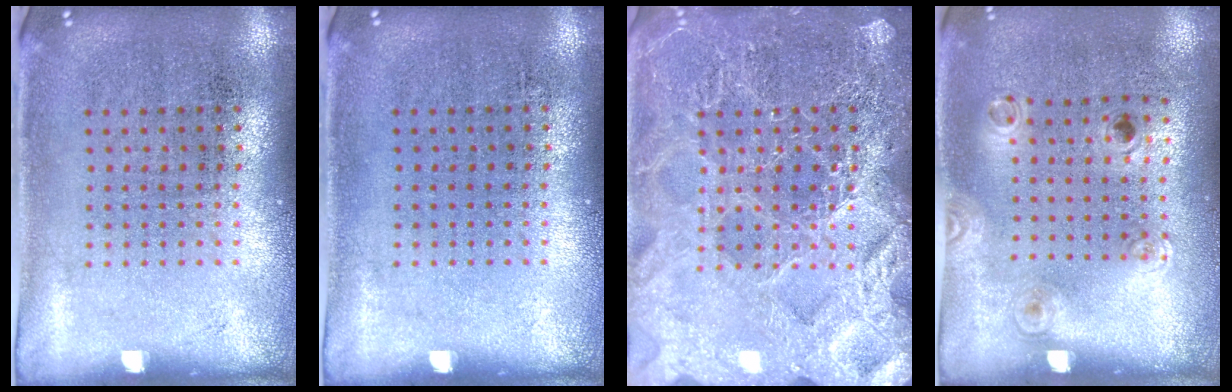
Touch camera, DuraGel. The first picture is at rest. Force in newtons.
{"total": 0.0}
{"total": 6.4, "press": 6.3, "slide": 0.9}
{"total": 1.2, "press": 0.8, "slide": 0.8}